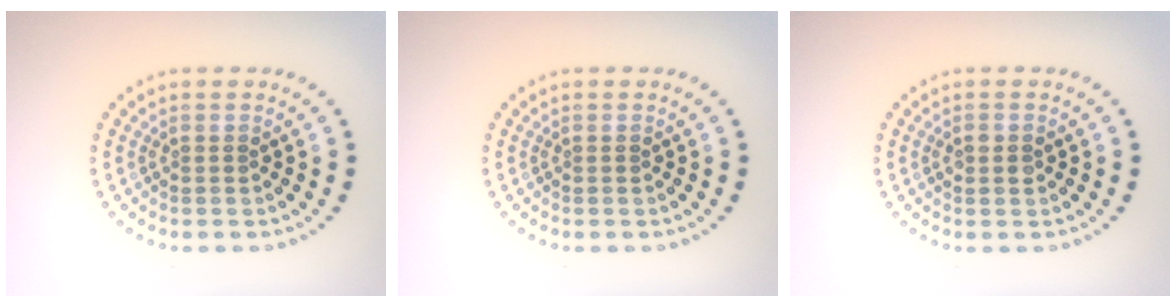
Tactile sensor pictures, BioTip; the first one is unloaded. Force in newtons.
{"total": 0.0}
{"total": 1.4, "press": 1.4, "slide": 0.1}